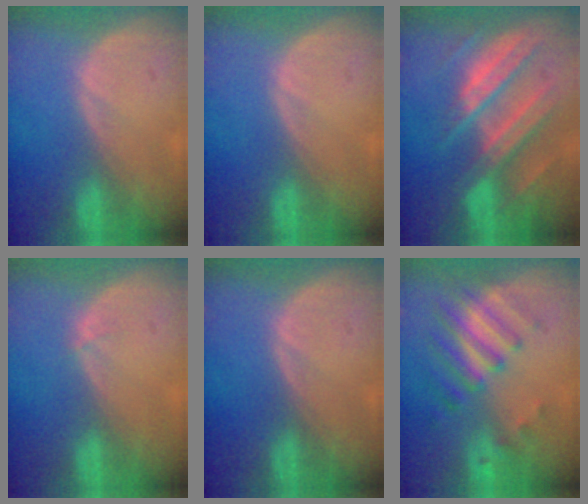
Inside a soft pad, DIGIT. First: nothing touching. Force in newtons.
{"total": 0.0}
{"total": 10.5, "press": 9.2, "slide": 4.9}
{"total": 0.6, "press": 0.4, "slide": 0.3}
{"total": 0.0}
{"total": 7.9, "press": 7.0, "slide": 3.8}